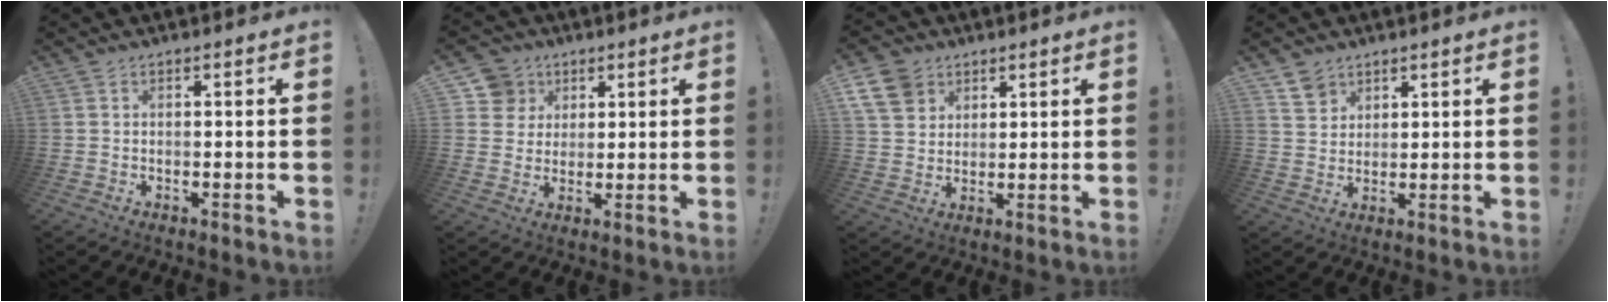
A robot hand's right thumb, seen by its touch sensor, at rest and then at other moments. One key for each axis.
{"total": 8.8, "fx": 3.9, "fy": 7.7, "fz": 1.4, "tx": -0.022, "ty": -0.023, "tz": 0.080}
{"total": 10.0, "fx": 5.4, "fy": 7.6, "fz": 3.7, "tx": -0.073, "ty": -0.024, "tz": 0.108}
{"total": 5.5, "fx": 3.8, "fy": 3.8, "fz": 1.1, "tx": -0.012, "ty": -0.020, "tz": 0.072}